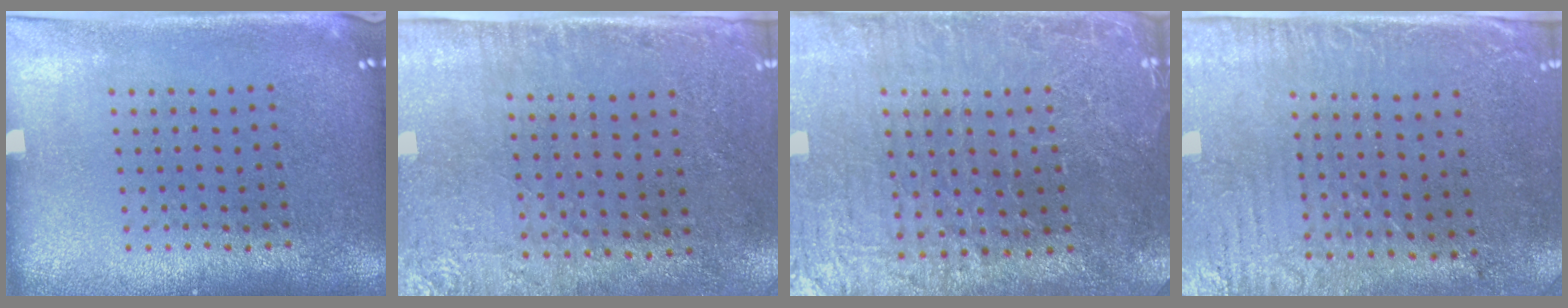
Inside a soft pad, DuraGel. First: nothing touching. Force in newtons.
{"total": 2.8, "press": 2.3, "slide": 1.6}
{"total": 3.3, "press": 3.2, "slide": 0.5}
{"total": 3.1, "press": 2.5, "slide": 1.8}